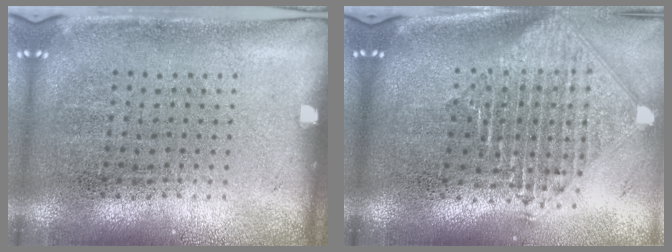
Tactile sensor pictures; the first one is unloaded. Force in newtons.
{"total": 2.3, "press": 1.8, "slide": 1.4}